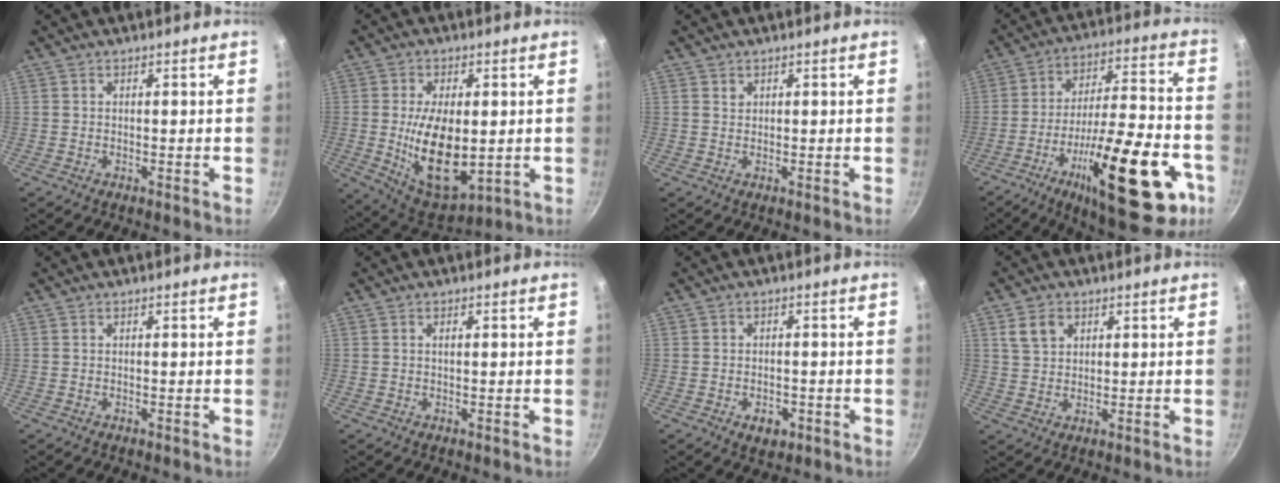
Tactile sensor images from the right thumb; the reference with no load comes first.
{"total": 15.3, "force": [-0.7, 8.2, 12.9], "torque": [-0.211, -0.015, 0.005]}
{"total": 0.8, "force": [0.5, 0.6, 0.2], "torque": [-0.001, 0.000, 0.010]}
{"total": 28.7, "force": [-11.6, 9.9, 24.3], "torque": [-0.321, 0.042, -0.170]}
{"total": 0.0}
{"total": 0.7, "force": [0.2, 0.2, 0.6], "torque": [-0.010, 0.001, 0.004]}
{"total": 3.8, "force": [-1.5, 2.6, 2.3], "torque": [-0.025, 0.011, -0.016]}
{"total": 4.9, "force": [2.1, 3.7, 2.4], "torque": [-0.026, 0.000, 0.043]}